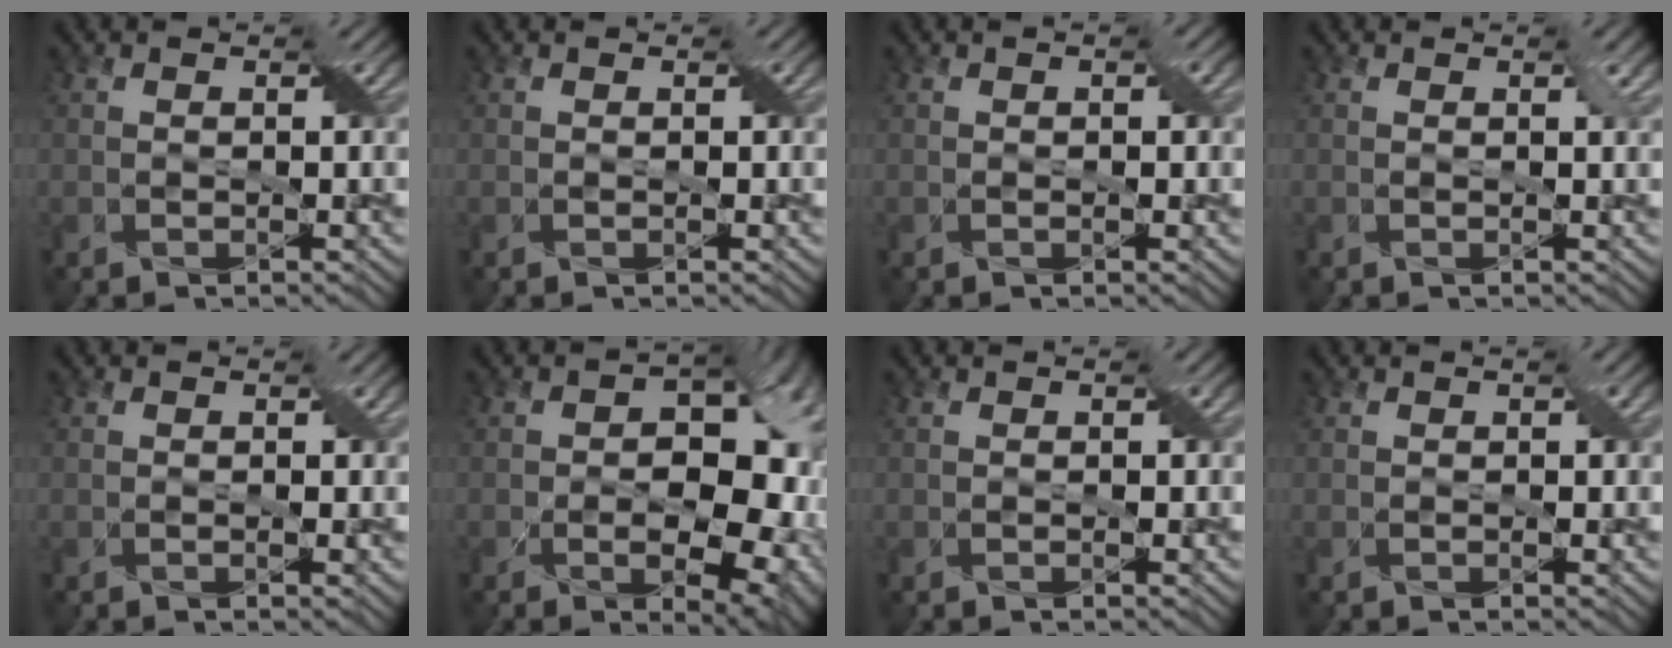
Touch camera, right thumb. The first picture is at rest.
{"total": 0.0}
{"total": 1.2, "force": [0.1, 0.6, 1.1], "torque": [-0.014, 0.002, 0.003]}
{"total": 0.6, "force": [0.3, 0.1, 0.5], "torque": [-0.008, 0.000, 0.004]}
{"total": 0.7, "force": [0.0, 0.4, 0.6], "torque": [-0.007, -0.002, 0.001]}
{"total": 13.9, "force": [-2.2, 9.0, 10.4], "torque": [-0.090, 0.005, -0.013]}
{"total": 0.9, "force": [0.1, 0.4, 0.8], "torque": [-0.011, 0.001, 0.003]}
{"total": 1.2, "force": [0.3, 0.4, 1.0], "torque": [-0.015, 0.002, 0.005]}